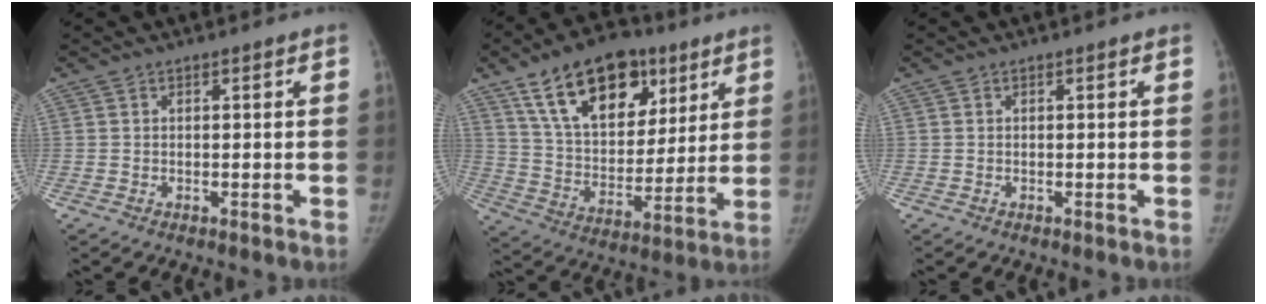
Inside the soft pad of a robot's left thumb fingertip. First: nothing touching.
{"total": 22.1, "force": [12.0, 13.0, 13.3], "torque": [-0.176, -0.028, 0.205]}
{"total": 0.0}